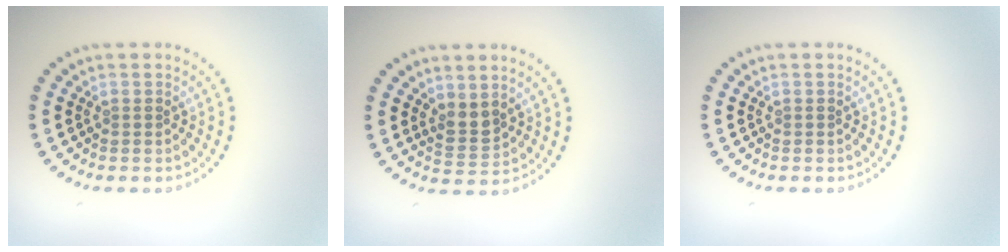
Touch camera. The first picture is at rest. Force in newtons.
{"total": 2.0, "press": 1.8, "slide": 1.0}
{"total": 0.0}